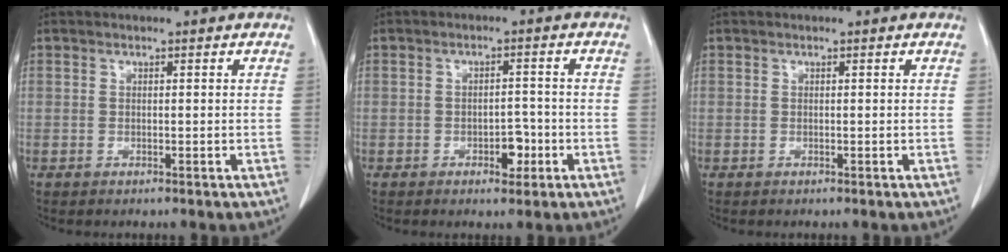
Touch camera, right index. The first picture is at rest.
{"total": 3.3, "force": [-1.5, 1.7, 2.4], "torque": [-0.029, 0.006, -0.016]}
{"total": 0.0}